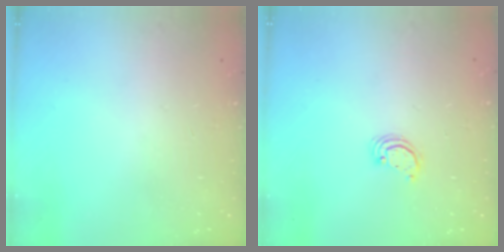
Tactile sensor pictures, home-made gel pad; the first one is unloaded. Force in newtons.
{"total": 2.8, "press": 2.8, "slide": 0.2}